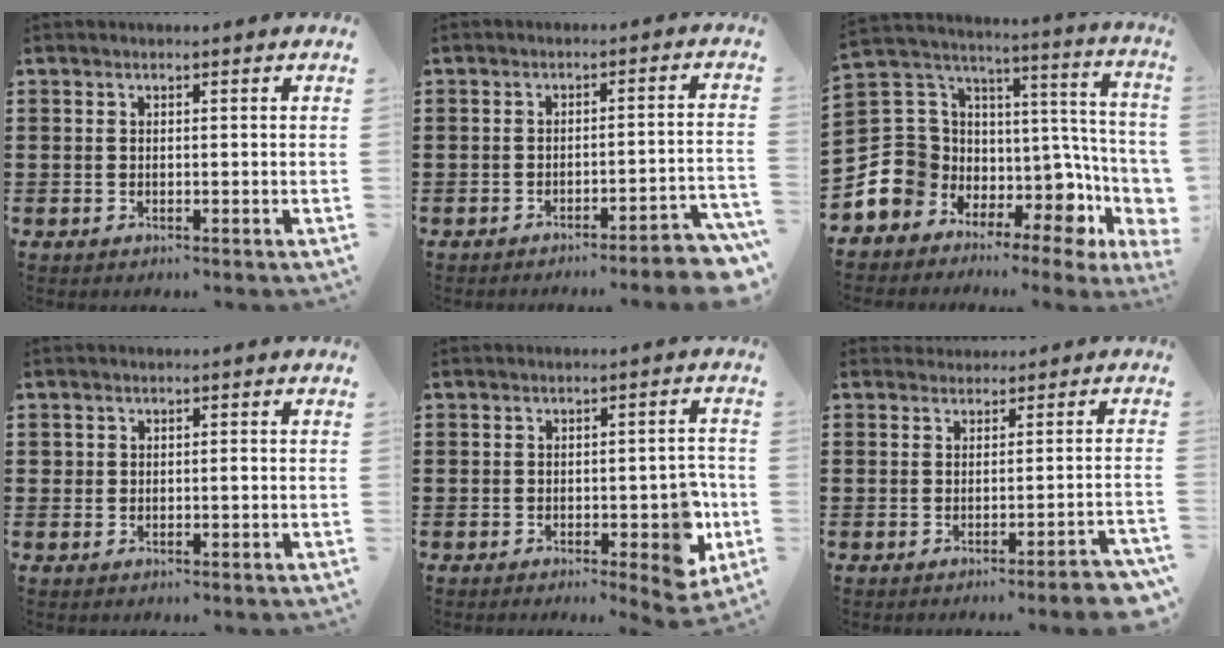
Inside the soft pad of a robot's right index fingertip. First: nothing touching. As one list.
[{"total": 3.7, "force": [-3.2, -0.4, 1.8], "torque": [-0.030, -0.012, -0.065]}, {"total": 7.4, "force": [-4.1, 5.6, 2.4], "torque": [-0.065, -0.053, -0.082]}, {"total": 0.8, "force": [0.0, 0.6, 0.5], "torque": [-0.011, 0.001, 0.000]}, {"total": 5.4, "force": [-1.6, 1.9, 4.7], "torque": [-0.061, -0.006, -0.027]}, {"total": 1.2, "force": [-0.6, 0.0, 1.1], "torque": [-0.023, 0.001, -0.011]}]